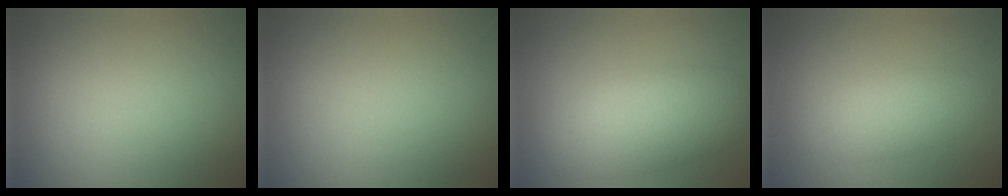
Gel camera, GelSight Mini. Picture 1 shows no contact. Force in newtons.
{"total": 0.0}
{"total": 5.8, "press": 5.8, "slide": 0.2}
{"total": 3.0, "press": 3.0, "slide": 0.1}